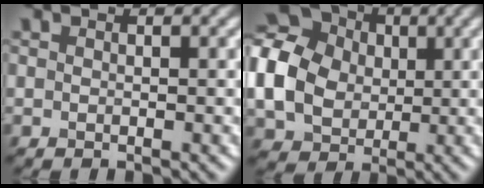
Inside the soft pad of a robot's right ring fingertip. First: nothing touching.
{"total": 12.5, "force": [0.9, 10.5, 6.7], "torque": [-0.167, 0.011, -0.002]}